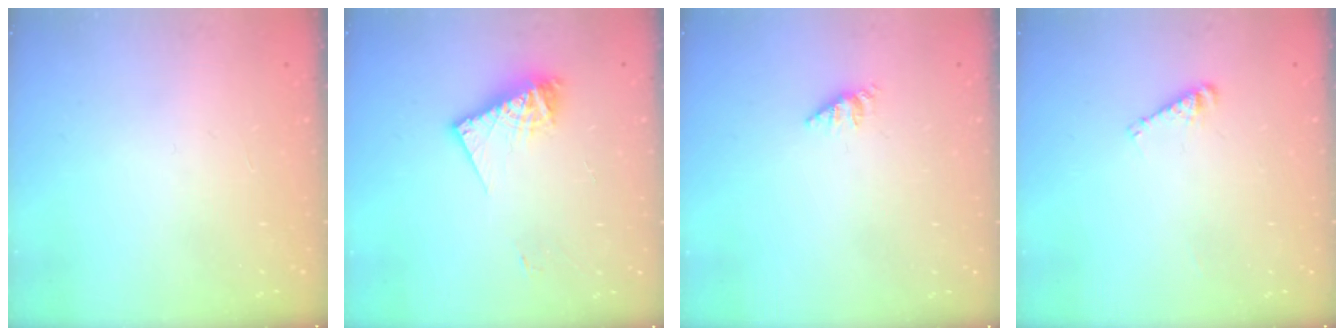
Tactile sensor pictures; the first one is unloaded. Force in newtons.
{"total": 10.2, "press": 10.1, "slide": 1.0}
{"total": 2.6, "press": 2.6, "slide": 0.3}
{"total": 4.2, "press": 4.1, "slide": 0.6}